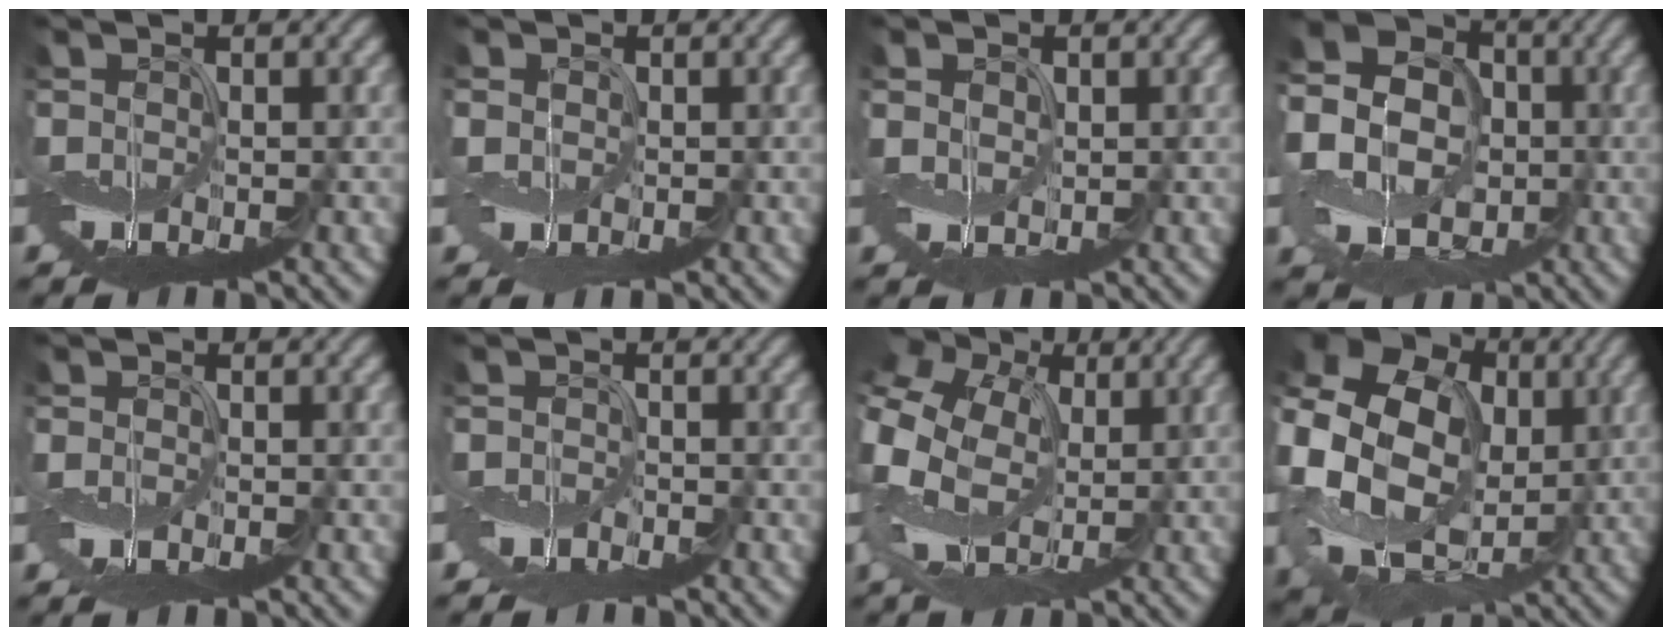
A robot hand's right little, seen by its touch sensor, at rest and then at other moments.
{"total": 2.1, "force": [0.5, 1.9, 0.7], "torque": [-0.017, -0.001, 0.009]}
{"total": 1.0, "force": [0.6, 0.8, 0.3], "torque": [-0.009, 0.003, 0.015]}
{"total": 10.9, "force": [-1.5, 9.1, 5.9], "torque": [-0.123, 0.001, -0.046]}
{"total": 1.6, "force": [-0.7, 1.1, 0.9], "torque": [-0.024, -0.008, -0.012]}
{"total": 2.4, "force": [-1.9, 1.2, 0.8], "torque": [-0.008, -0.005, -0.044]}
{"total": 12.2, "force": [1.4, 9.0, 8.1], "torque": [-0.204, 0.000, 0.023]}
{"total": 17.9, "force": [2.1, 14.5, 10.2], "torque": [-0.237, 0.017, 0.033]}